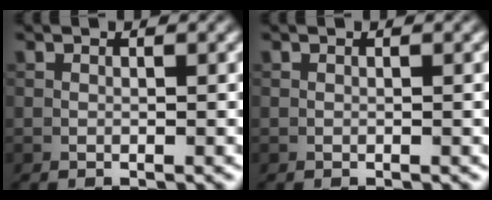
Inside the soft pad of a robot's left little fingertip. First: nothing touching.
{"total": 0.0}